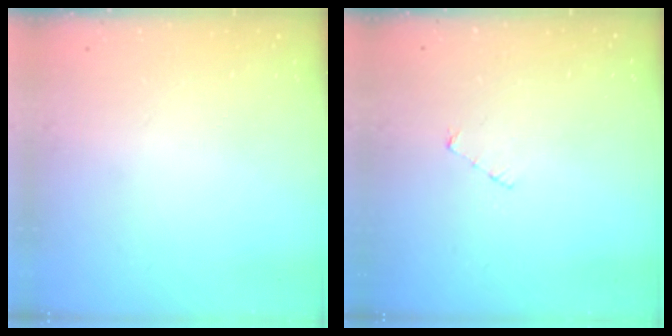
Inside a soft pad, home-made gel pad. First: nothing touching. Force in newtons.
{"total": 3.5, "press": 3.5, "slide": 0.3}